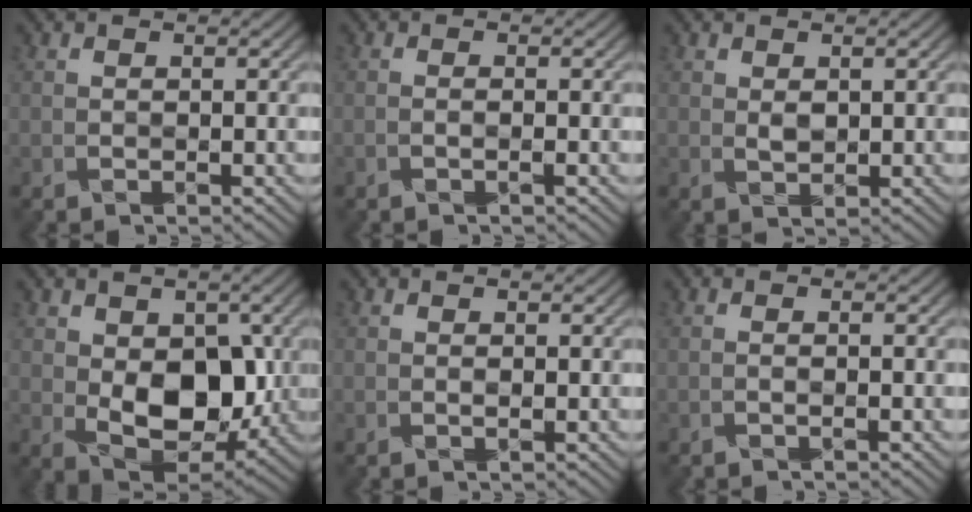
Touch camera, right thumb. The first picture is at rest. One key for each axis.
{"total": 0.7, "fx": -0.3, "fy": 0.2, "fz": 0.6, "tx": -0.008, "ty": 0.002, "tz": -0.013}
{"total": 1.0, "fx": 0.6, "fy": 0.5, "fz": 0.5, "tx": -0.012, "ty": -0.002, "tz": 0.018}
{"total": 9.6, "fx": 0.1, "fy": 6.5, "fz": 7.1, "tx": -0.117, "ty": -0.018, "tz": 0.012}
{"total": 0.0}
{"total": 0.7, "fx": -0.3, "fy": 0.2, "fz": 0.6, "tx": -0.008, "ty": 0.002, "tz": -0.012}